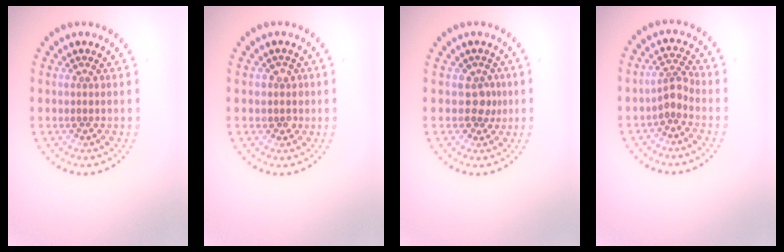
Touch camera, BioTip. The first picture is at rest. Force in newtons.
{"total": 1.7, "press": 1.5, "slide": 0.8}
{"total": 1.9, "press": 1.4, "slide": 1.2}
{"total": 2.0, "press": 1.6, "slide": 1.2}